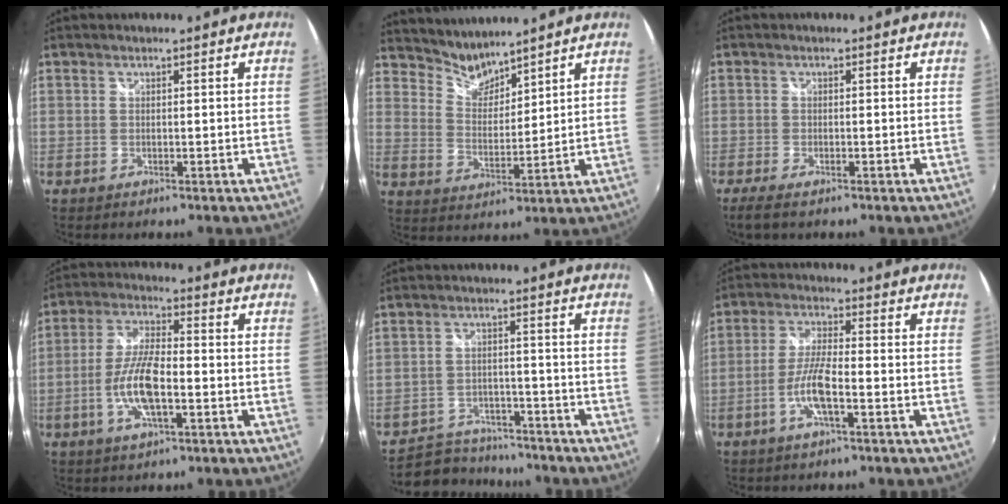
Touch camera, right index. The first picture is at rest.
{"total": 6.1, "force": [5.9, 1.3, 0.6], "torque": [-0.007, -0.008, 0.113]}
{"total": 3.6, "force": [-2.6, 1.0, 2.4], "torque": [-0.054, -0.014, -0.046]}
{"total": 10.0, "force": [-3.1, 2.9, 9.0], "torque": [-0.186, -0.001, -0.062]}
{"total": 9.9, "force": [-8.6, 4.6, 1.7], "torque": [-0.055, 0.015, -0.124]}
{"total": 6.8, "force": [-2.9, 0.8, 6.1], "torque": [-0.127, -0.002, -0.056]}